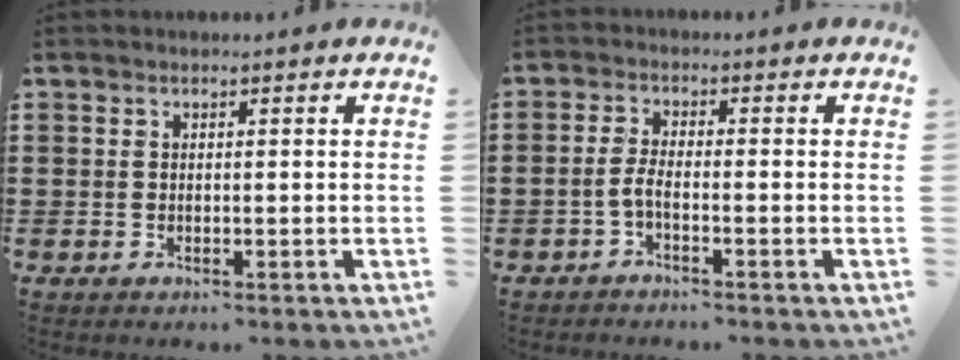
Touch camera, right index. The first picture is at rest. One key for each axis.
{"total": 2.7, "fx": -1.9, "fy": 0.3, "fz": 1.8, "tx": -0.049, "ty": -0.004, "tz": -0.041}